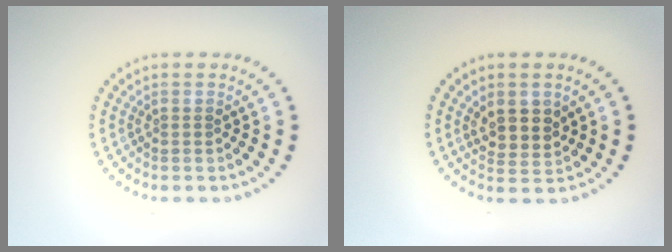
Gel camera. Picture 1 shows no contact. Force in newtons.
{"total": 2.8, "press": 2.5, "slide": 1.3}